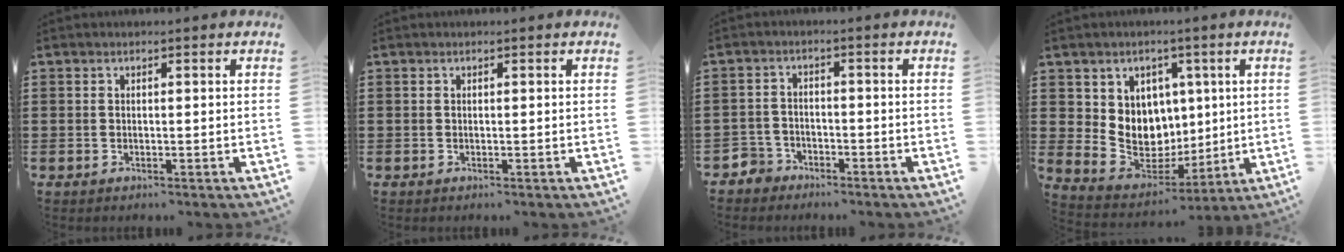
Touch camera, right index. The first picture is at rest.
{"total": 0.0}
{"total": 2.8, "force": [-2.4, 1.4, 0.1], "torque": [-0.018, 0.000, -0.055]}
{"total": 8.1, "force": [2.3, 7.6, 1.9], "torque": [-0.054, -0.023, 0.051]}